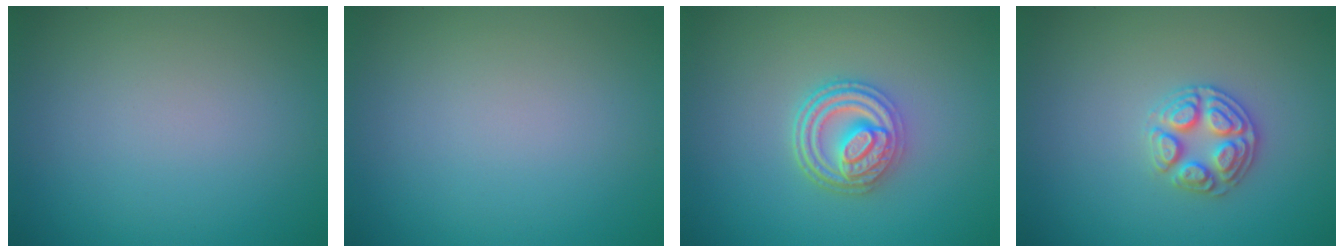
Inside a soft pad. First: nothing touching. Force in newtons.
{"total": 0.0}
{"total": 4.6, "press": 3.7, "slide": 2.7}
{"total": 2.9, "press": 2.9, "slide": 0.1}